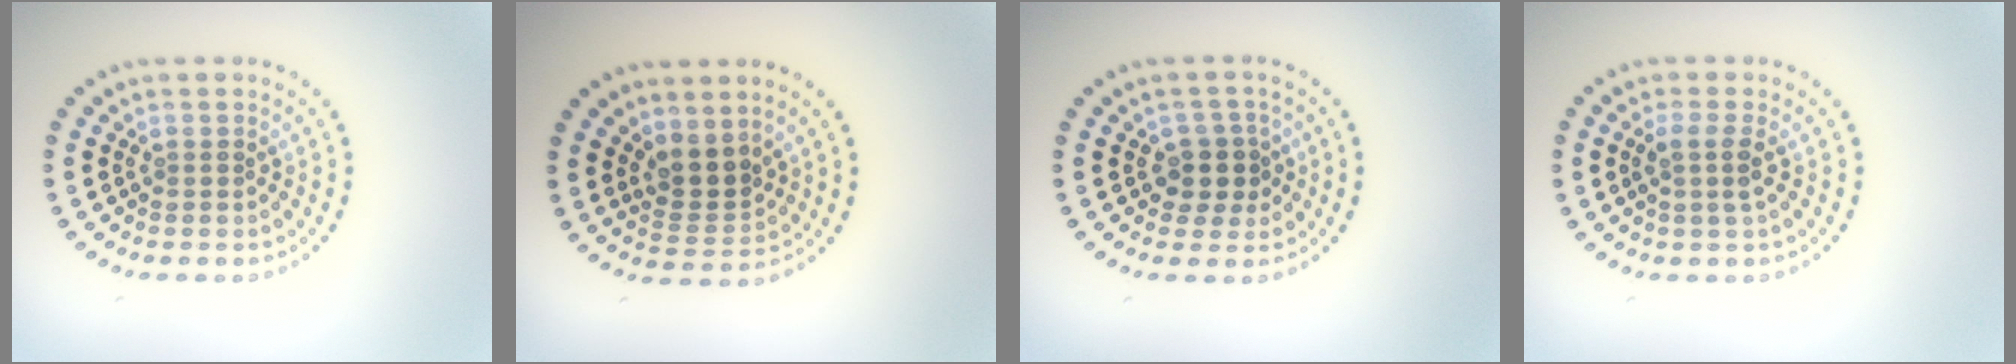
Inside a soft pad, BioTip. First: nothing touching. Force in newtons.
{"total": 2.7, "press": 2.2, "slide": 1.7}
{"total": 2.5, "press": 2.2, "slide": 1.2}
{"total": 1.9, "press": 1.5, "slide": 1.1}